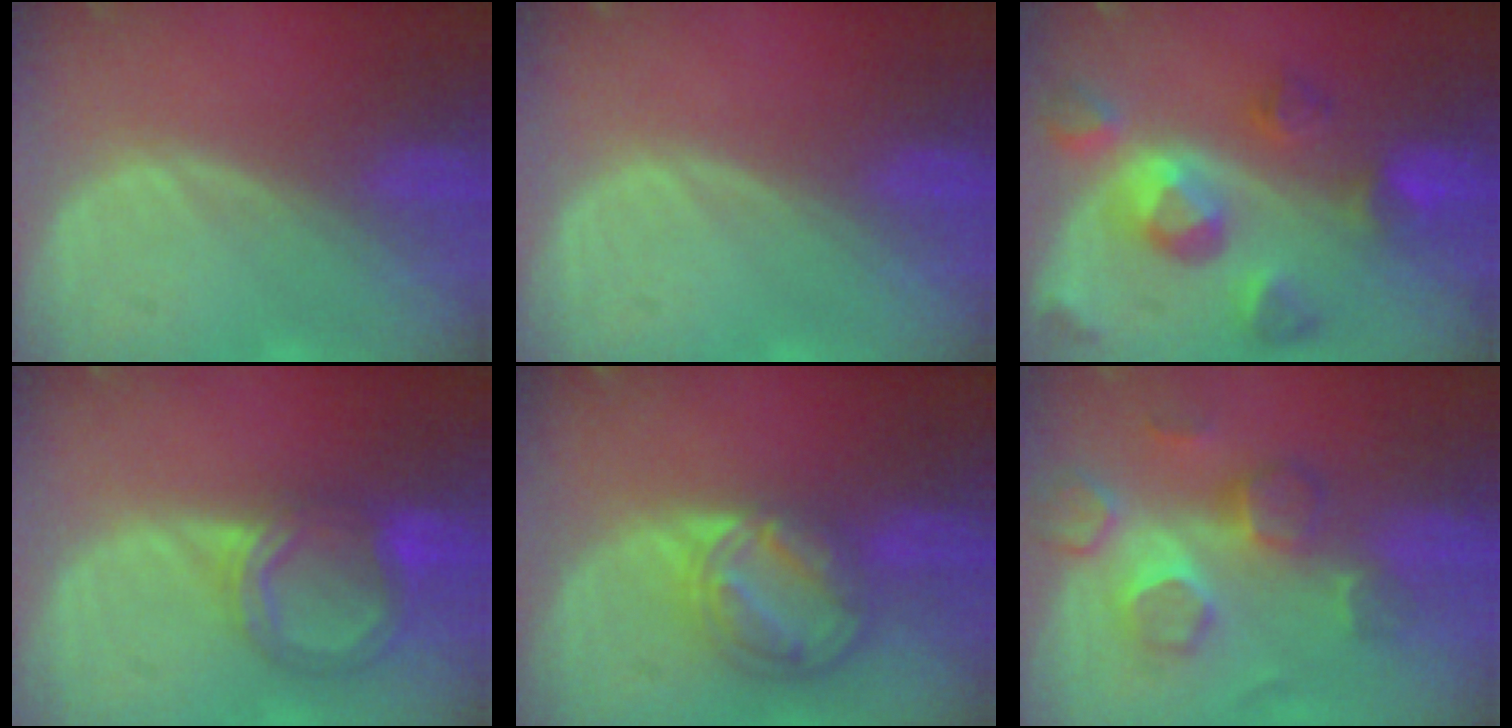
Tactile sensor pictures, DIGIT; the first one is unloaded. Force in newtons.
{"total": 0.0}
{"total": 9.5, "press": 8.7, "slide": 3.9}
{"total": 6.1, "press": 5.8, "slide": 2.0}
{"total": 8.5, "press": 7.2, "slide": 4.6}
{"total": 8.9, "press": 7.7, "slide": 4.5}